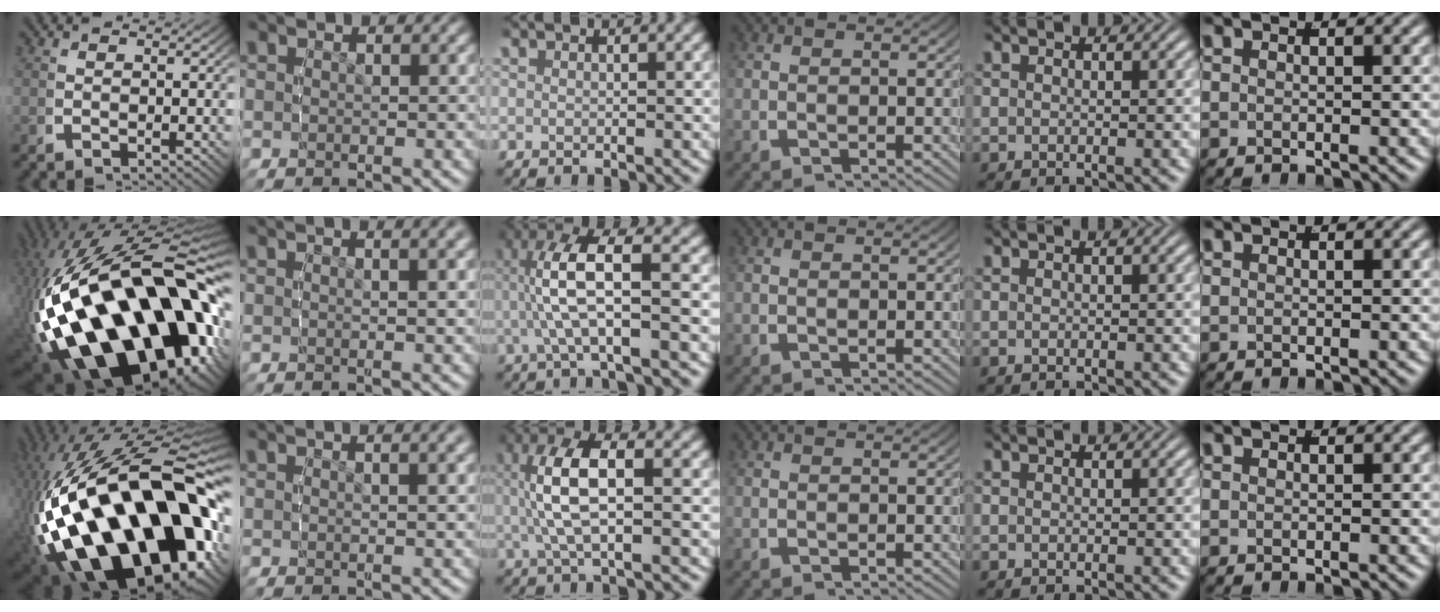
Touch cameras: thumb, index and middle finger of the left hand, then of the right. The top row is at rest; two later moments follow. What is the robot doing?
{"motion": "lift_and_place", "object": "tape"}